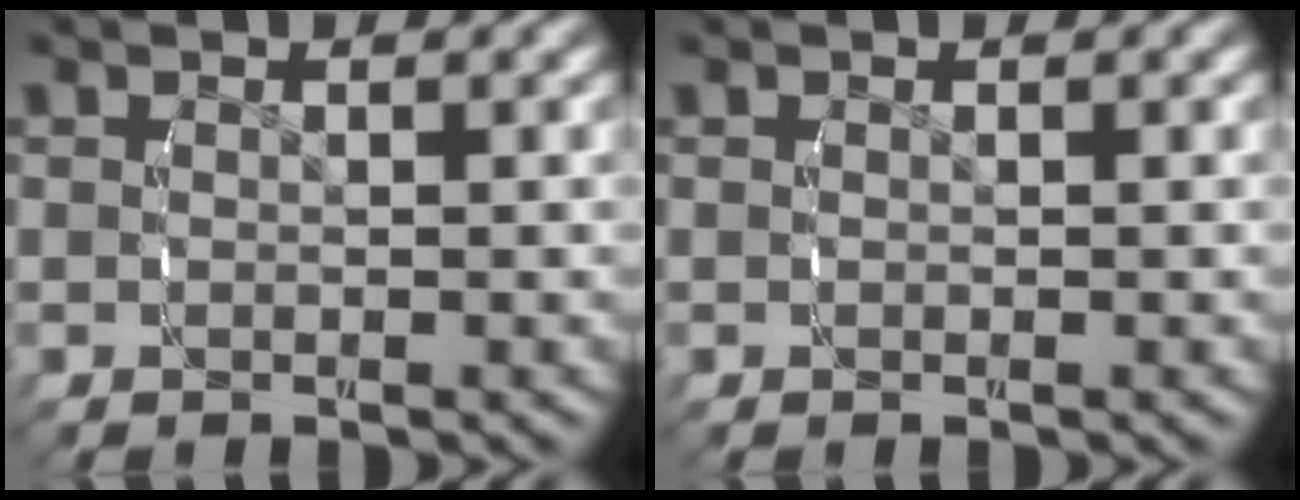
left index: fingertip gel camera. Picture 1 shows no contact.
{"total": 0.0}